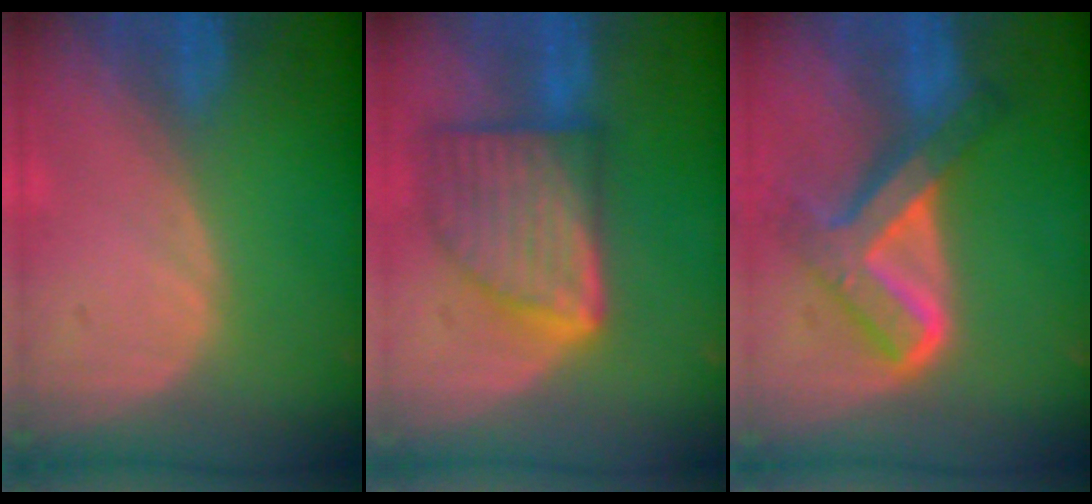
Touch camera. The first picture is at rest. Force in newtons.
{"total": 9.3, "press": 9.3, "slide": 0.5}
{"total": 8.4, "press": 8.4, "slide": 0.6}